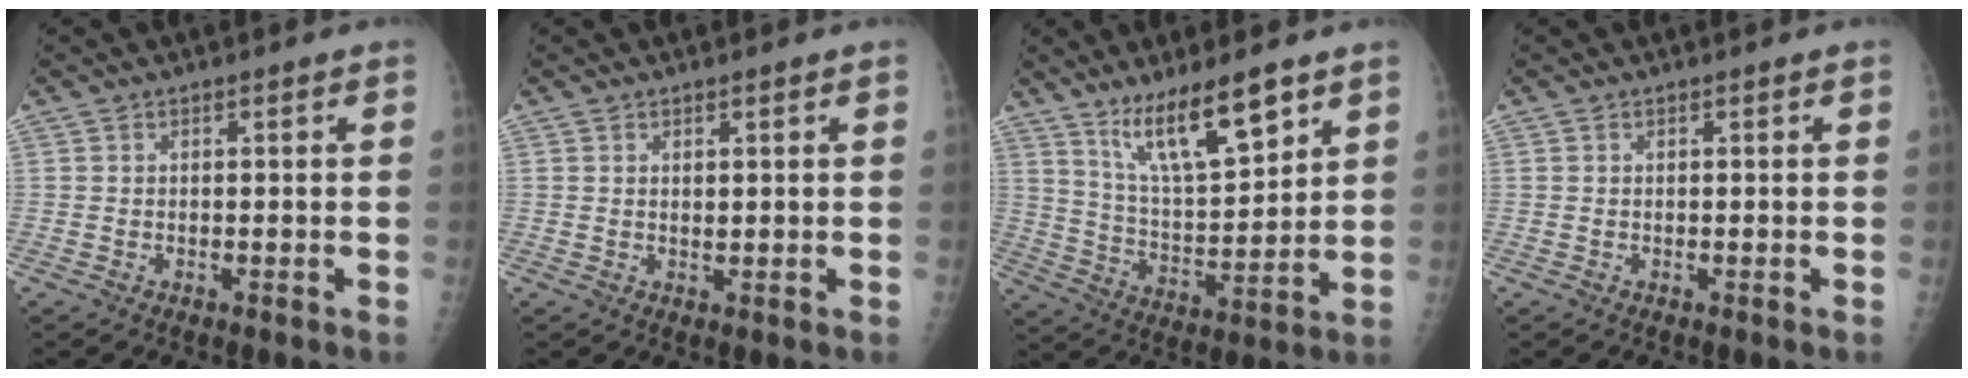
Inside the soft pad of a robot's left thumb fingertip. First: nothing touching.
{"total": 1.0, "force": [0.5, 0.4, 0.8], "torque": [-0.014, -0.005, 0.010]}
{"total": 13.8, "force": [9.1, 3.3, 9.8], "torque": [-0.156, -0.059, 0.175]}
{"total": 0.0}